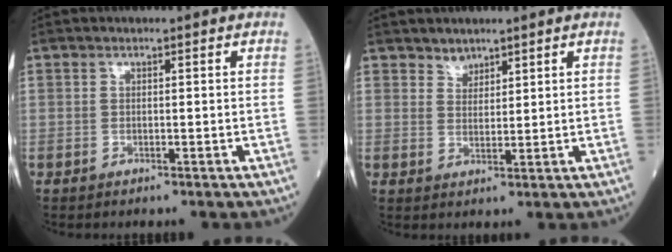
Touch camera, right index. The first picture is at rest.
{"total": 2.1, "force": [1.9, 1.0, 0.2], "torque": [-0.001, -0.004, 0.032]}